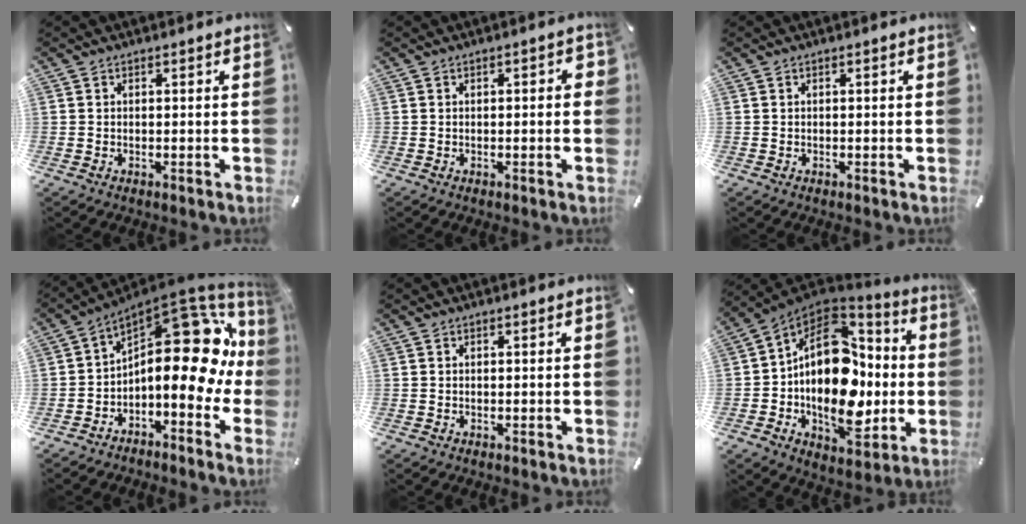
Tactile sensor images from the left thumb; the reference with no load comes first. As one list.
[{"total": 2.2, "force": [-0.2, 0.8, 2.0], "torque": [-0.027, 0.002, -0.007]}, {"total": 0.0}, {"total": 19.5, "force": [3.4, 9.8, 16.5], "torque": [-0.235, -0.056, 0.055]}, {"total": 0.0}, {"total": 23.4, "force": [-1.5, 15.9, 17.1], "torque": [-0.287, -0.013, -0.016]}]